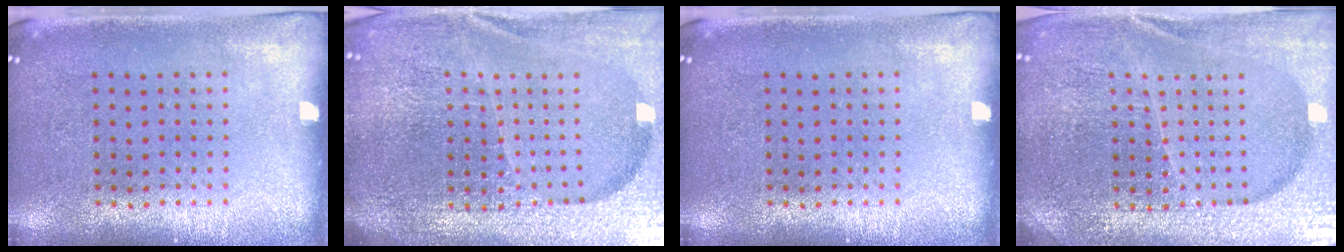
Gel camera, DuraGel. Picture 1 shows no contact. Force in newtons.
{"total": 6.6, "press": 5.8, "slide": 3.2}
{"total": 0.0}
{"total": 5.1, "press": 4.7, "slide": 2.0}